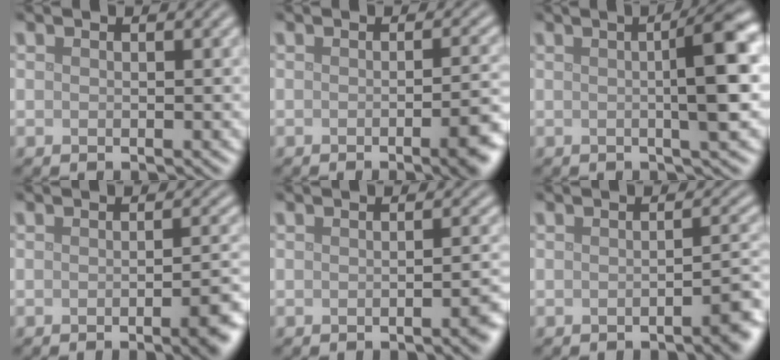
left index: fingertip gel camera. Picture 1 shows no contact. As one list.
[{"total": 5.0, "force": [-1.8, 1.5, 4.4], "torque": [-0.045, -0.007, -0.020]}, {"total": 6.3, "force": [0.6, 1.1, 6.1], "torque": [-0.077, 0.011, 0.007]}, {"total": 4.5, "force": [-1.8, 1.2, 4.0], "torque": [-0.042, -0.004, -0.025]}, {"total": 2.4, "force": [-0.9, 0.6, 2.1], "torque": [-0.020, 0.002, -0.015]}, {"total": 2.5, "force": [-1.3, 0.5, 2.1], "torque": [-0.024, 0.005, -0.024]}]